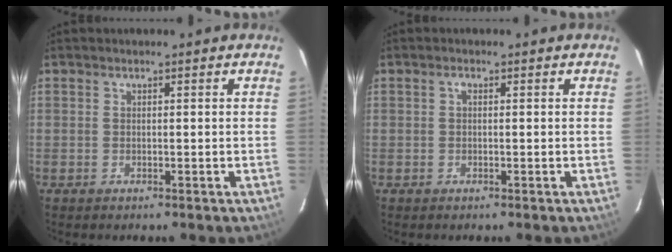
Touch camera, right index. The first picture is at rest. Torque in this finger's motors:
{"motor_torque": [0.28, 0.07, 0.11, 0.02]}